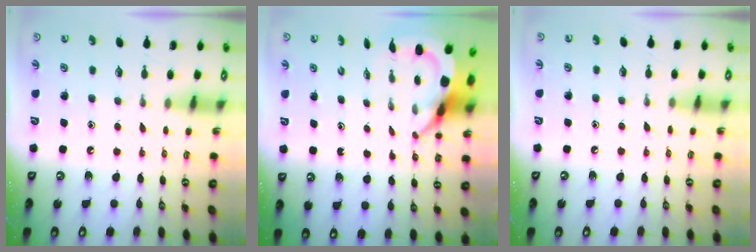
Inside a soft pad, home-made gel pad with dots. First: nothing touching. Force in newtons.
{"total": 5.2, "press": 5.1, "slide": 0.7}
{"total": 4.0, "press": 3.9, "slide": 0.5}